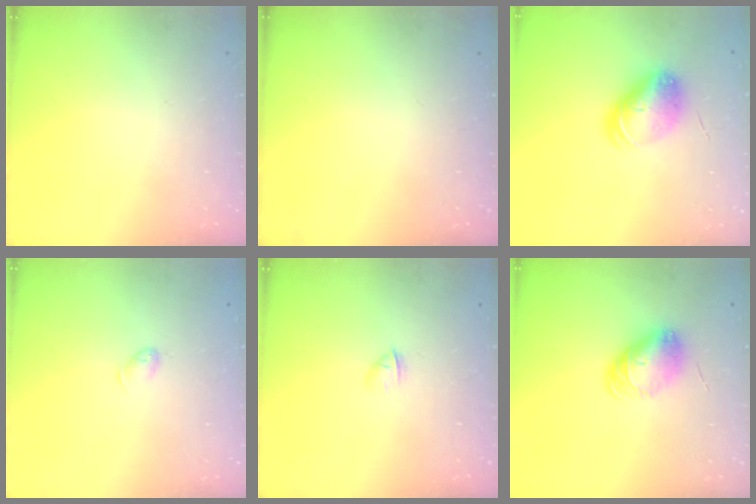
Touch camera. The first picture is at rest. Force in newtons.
{"total": 0.0}
{"total": 8.9, "press": 8.7, "slide": 1.5}
{"total": 4.0, "press": 4.0, "slide": 0.7}
{"total": 2.4, "press": 2.2, "slide": 0.8}
{"total": 7.3, "press": 7.2, "slide": 0.4}